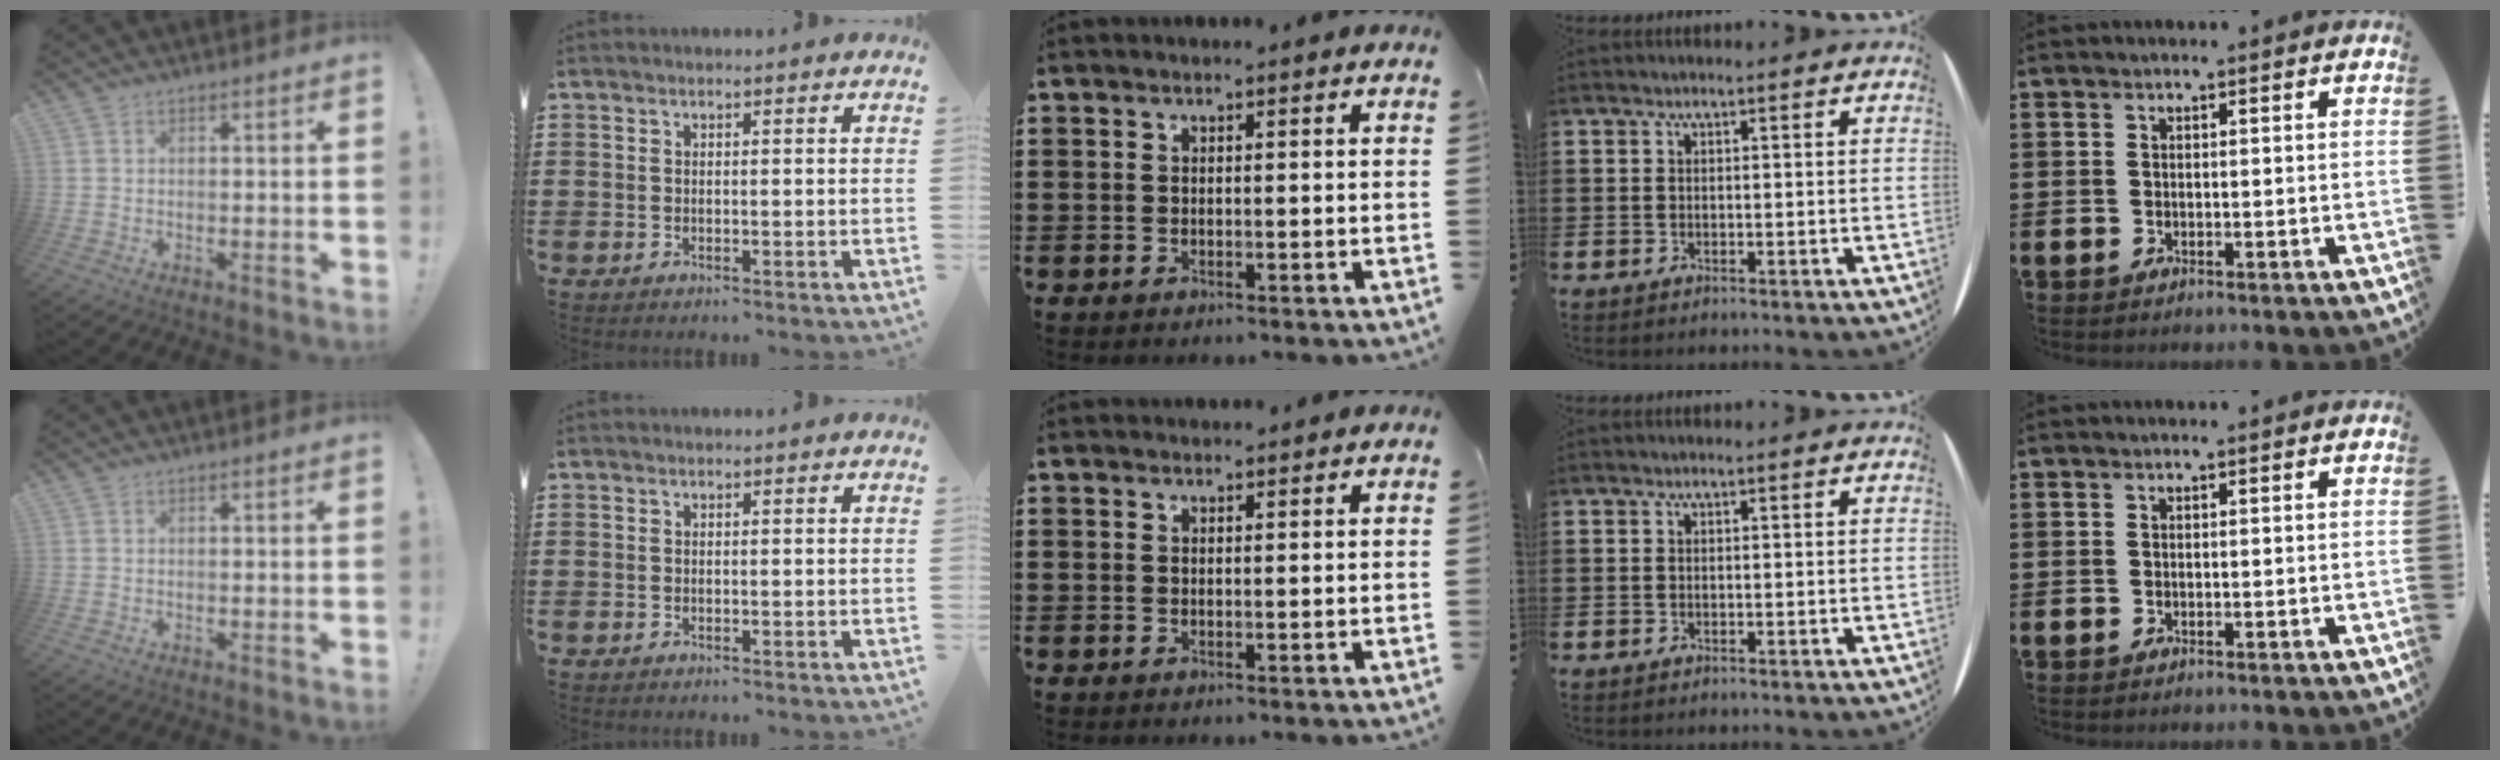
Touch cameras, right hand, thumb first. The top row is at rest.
{"middle": {"total": 0.8, "force": [0.7, 0.2, 0.0], "torque": [0.006, -0.003, 0.013]}}